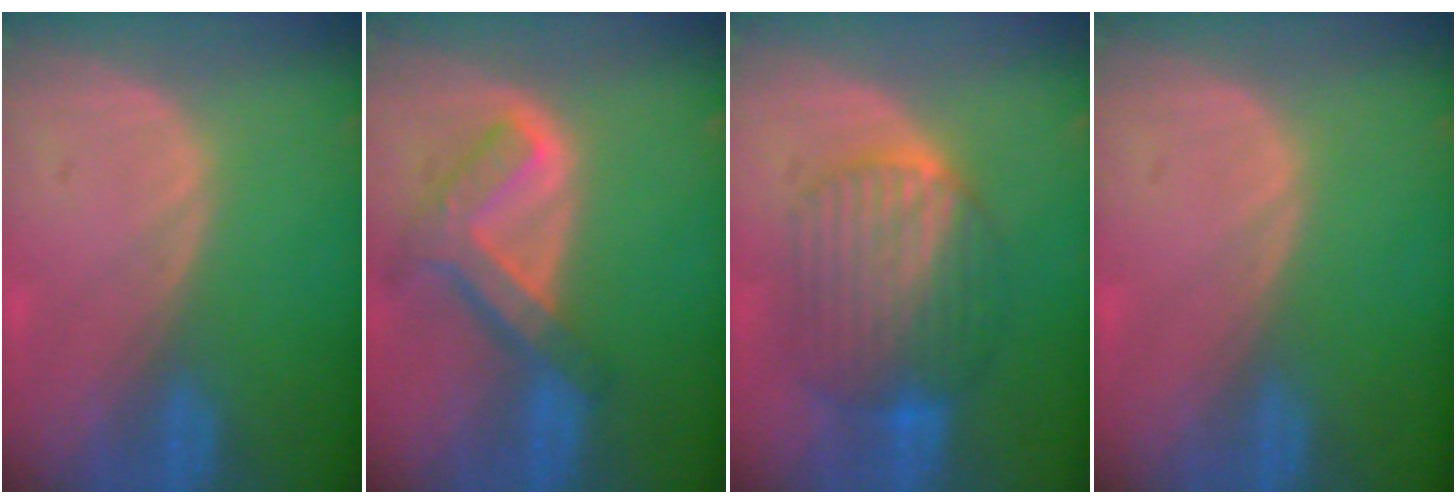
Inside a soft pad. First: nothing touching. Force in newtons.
{"total": 7.6, "press": 6.5, "slide": 4.0}
{"total": 8.9, "press": 8.9, "slide": 0.5}
{"total": 0.0}